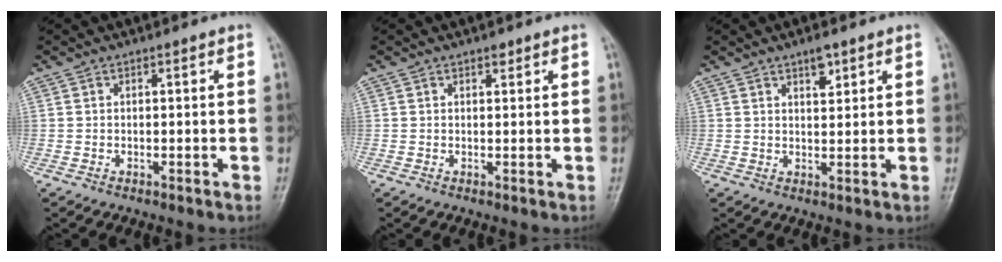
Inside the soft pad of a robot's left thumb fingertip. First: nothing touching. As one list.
[{"total": 1.1, "force": [0.8, 0.6, 0.6], "torque": [-0.004, -0.004, 0.010]}, {"total": 3.2, "force": [2.1, 1.3, 2.1], "torque": [-0.023, -0.013, 0.034]}]